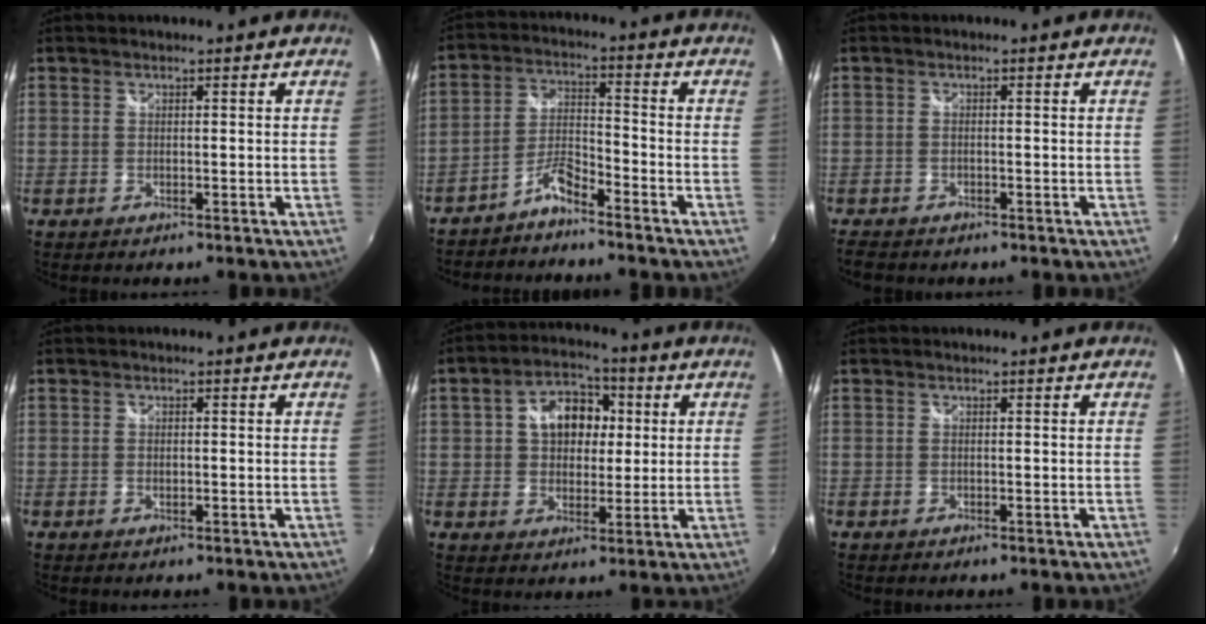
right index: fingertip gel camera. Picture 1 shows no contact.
{"total": 4.9, "force": [-4.3, 0.6, 2.3], "torque": [-0.056, 0.017, -0.083]}
{"total": 2.7, "force": [-2.2, 1.2, 1.2], "torque": [-0.031, -0.008, -0.039]}
{"total": 0.6, "force": [-0.1, 0.5, 0.4], "torque": [-0.009, -0.001, -0.002]}
{"total": 10.7, "force": [2.1, 7.6, 7.1], "torque": [-0.129, 0.028, 0.035]}
{"total": 0.0}